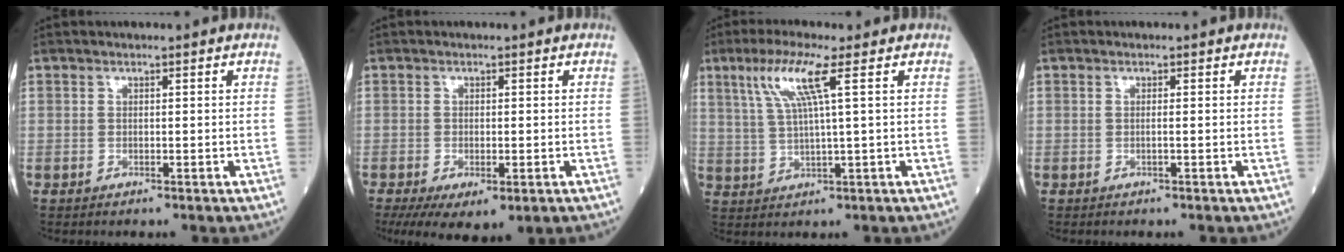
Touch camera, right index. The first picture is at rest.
{"total": 8.6, "force": [-4.6, 3.6, 6.3], "torque": [-0.110, -0.022, -0.068]}
{"total": 7.4, "force": [3.3, -0.3, 6.7], "torque": [-0.140, 0.009, 0.069]}
{"total": 0.6, "force": [-0.1, -0.1, 0.6], "torque": [-0.012, -0.001, -0.002]}